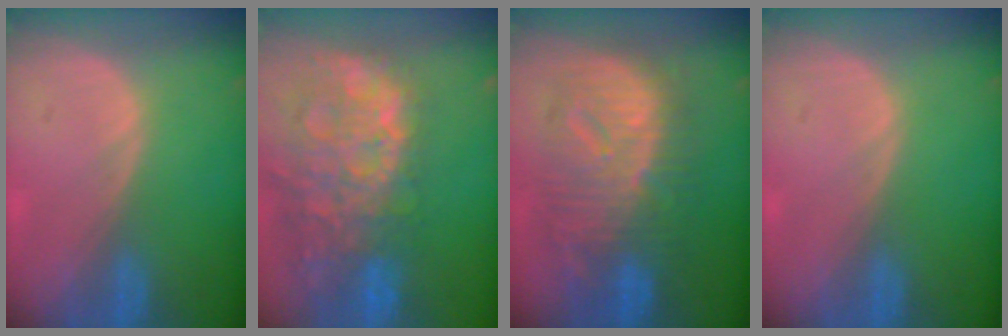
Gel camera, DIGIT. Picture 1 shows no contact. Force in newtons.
{"total": 14.3, "press": 11.6, "slide": 8.3}
{"total": 12.5, "press": 12.4, "slide": 1.3}
{"total": 0.0}